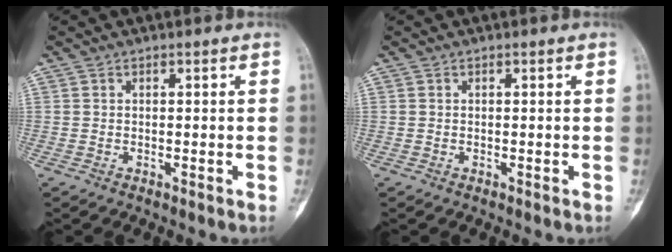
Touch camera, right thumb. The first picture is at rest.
{"total": 0.0}